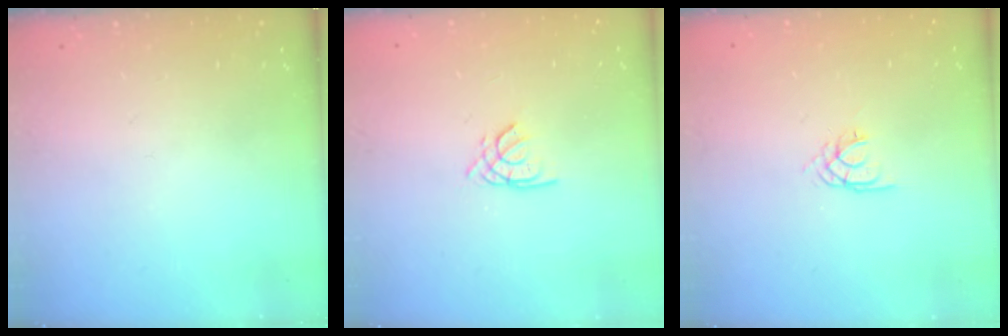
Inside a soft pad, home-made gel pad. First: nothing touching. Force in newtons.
{"total": 1.6, "press": 1.6, "slide": 0.2}
{"total": 1.7, "press": 1.7, "slide": 0.1}